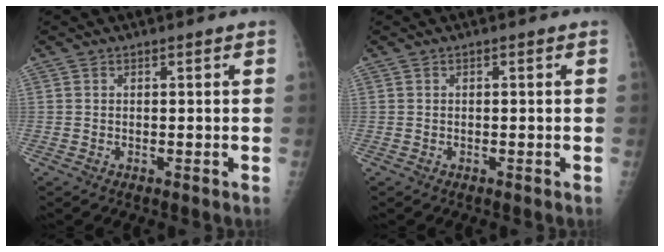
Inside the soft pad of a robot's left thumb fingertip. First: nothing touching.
{"total": 0.0}